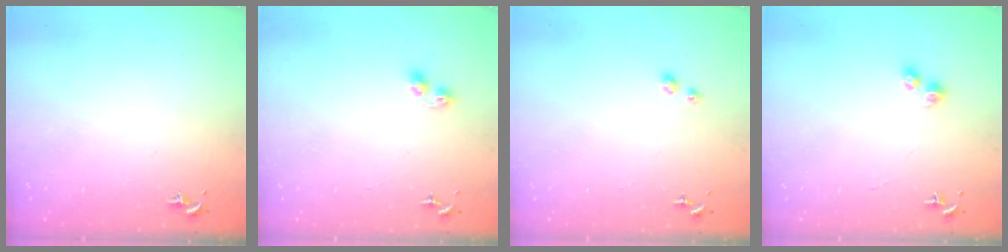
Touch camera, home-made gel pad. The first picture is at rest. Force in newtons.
{"total": 5.4, "press": 5.4, "slide": 0.5}
{"total": 3.1, "press": 3.0, "slide": 0.3}
{"total": 4.4, "press": 4.4, "slide": 0.3}